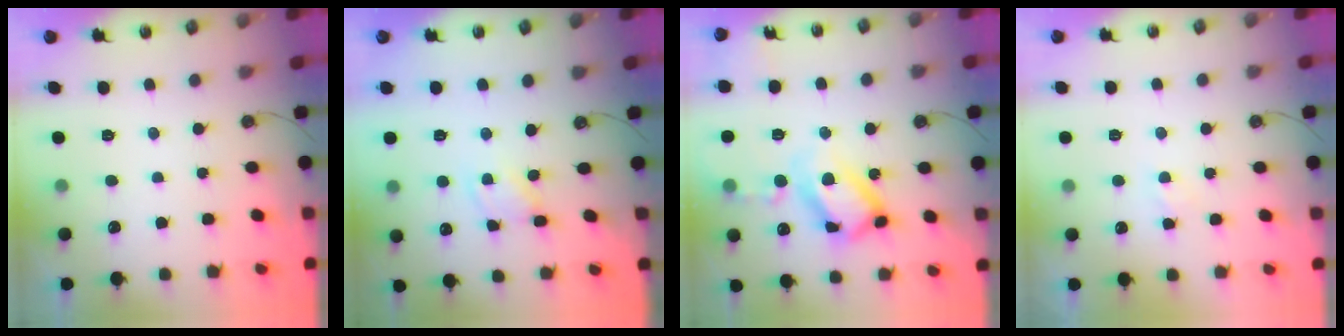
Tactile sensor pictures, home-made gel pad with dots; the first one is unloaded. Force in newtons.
{"total": 1.6, "press": 1.6, "slide": 0.2}
{"total": 18.3, "press": 18.3, "slide": 1.1}
{"total": 3.1, "press": 3.1, "slide": 0.5}